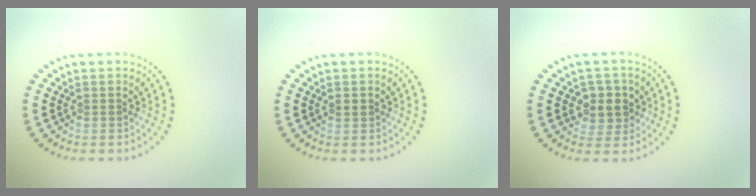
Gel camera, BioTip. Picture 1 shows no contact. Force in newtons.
{"total": 1.1, "press": 1.1, "slide": 0.1}
{"total": 2.8, "press": 2.7, "slide": 0.8}